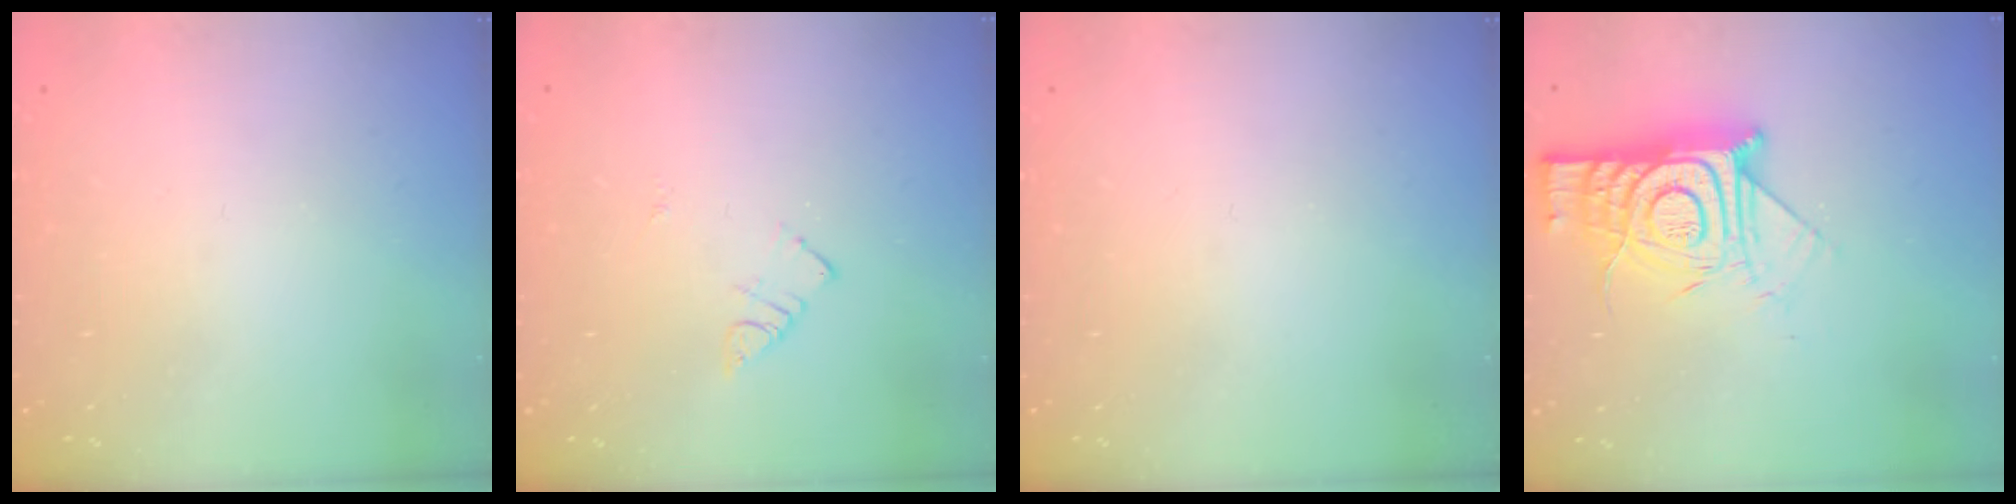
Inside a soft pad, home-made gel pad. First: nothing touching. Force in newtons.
{"total": 3.9, "press": 3.8, "slide": 0.4}
{"total": 0.0}
{"total": 15.7, "press": 15.6, "slide": 1.3}